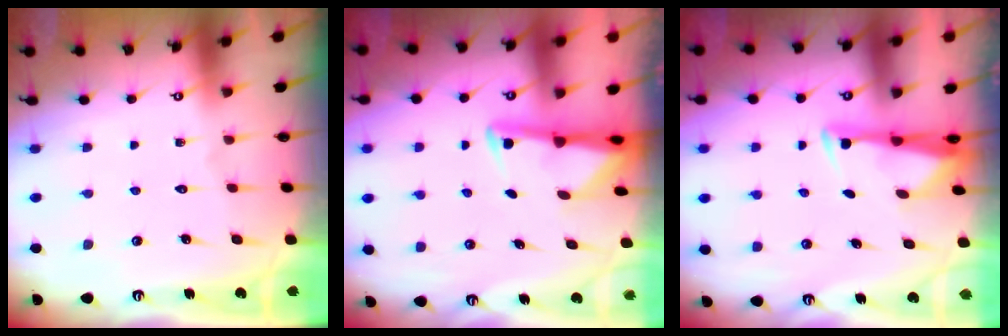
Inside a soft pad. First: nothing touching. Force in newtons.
{"total": 2.8, "press": 2.8, "slide": 0.7}
{"total": 3.3, "press": 3.2, "slide": 0.9}